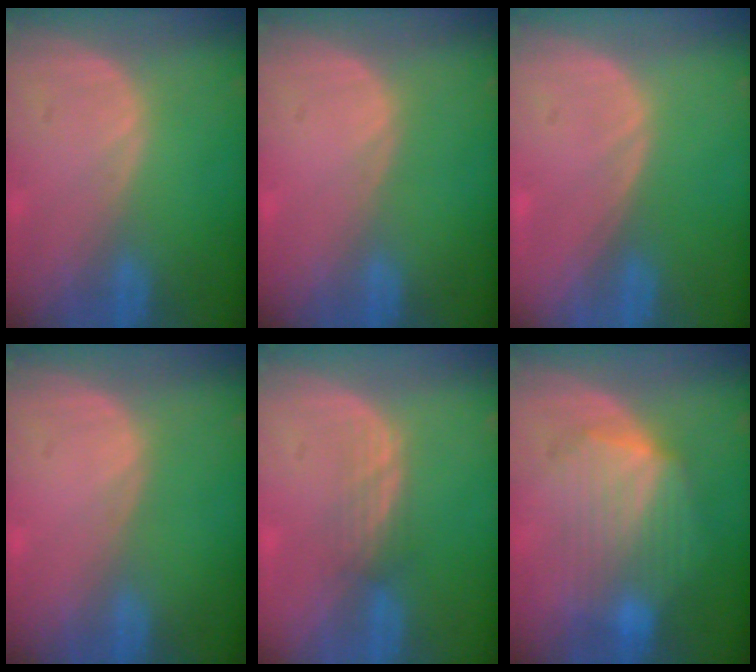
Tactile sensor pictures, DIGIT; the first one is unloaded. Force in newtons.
{"total": 0.0}
{"total": 0.0}
{"total": 0.0}
{"total": 2.5, "press": 2.3, "slide": 0.9}
{"total": 8.0, "press": 8.0, "slide": 0.3}